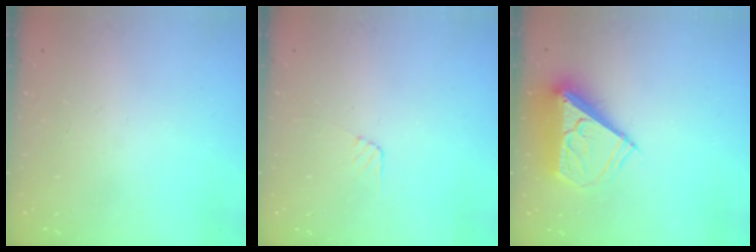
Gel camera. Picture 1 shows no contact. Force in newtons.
{"total": 5.5, "press": 5.5, "slide": 0.4}
{"total": 8.8, "press": 8.6, "slide": 1.4}